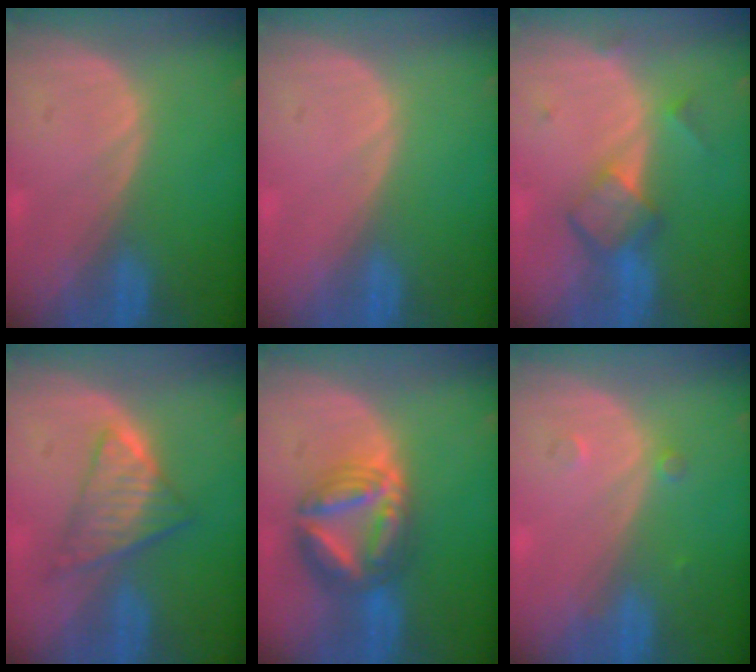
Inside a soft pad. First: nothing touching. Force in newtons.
{"total": 0.0}
{"total": 5.9, "press": 5.0, "slide": 3.2}
{"total": 6.3, "press": 5.7, "slide": 2.7}
{"total": 8.1, "press": 8.1, "slide": 0.8}
{"total": 1.3, "press": 1.3, "slide": 0.1}